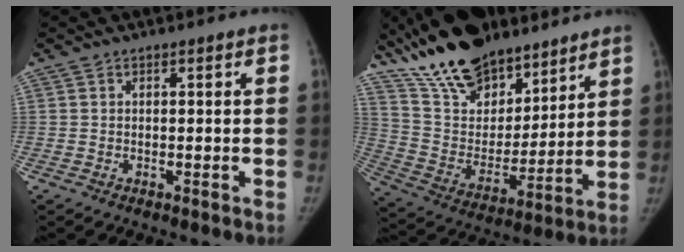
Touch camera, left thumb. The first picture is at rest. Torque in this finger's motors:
{"motor_torque": [3.16, 0.85, 1.04, -1.73, 0.49]}